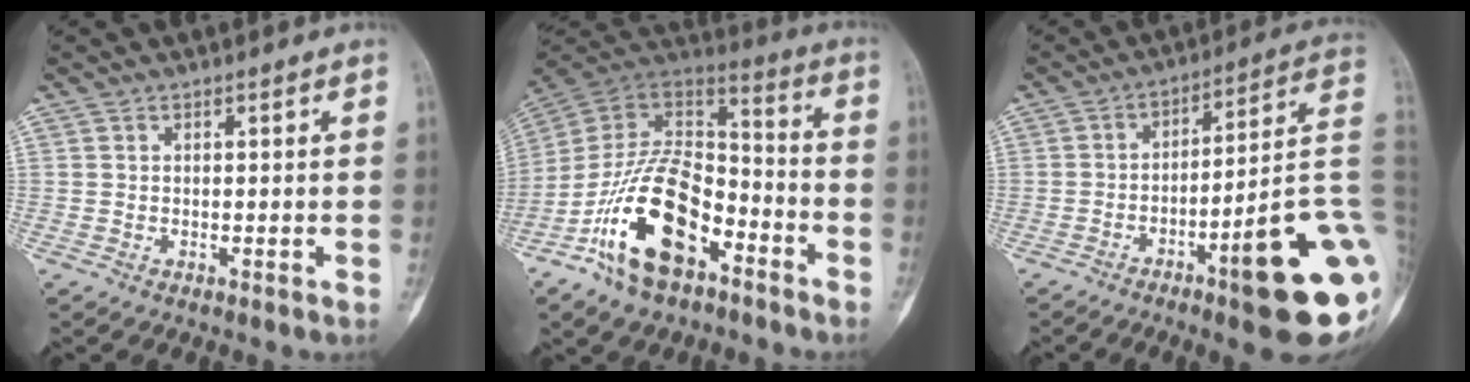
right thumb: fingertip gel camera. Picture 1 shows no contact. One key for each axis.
{"total": 21.0, "fx": -10.1, "fy": 11.3, "fz": 14.6, "tx": -0.250, "ty": 0.084, "tz": -0.181}
{"total": 18.9, "fx": -6.4, "fy": 2.7, "fz": 17.6, "tx": -0.192, "ty": 0.029, "tz": -0.089}